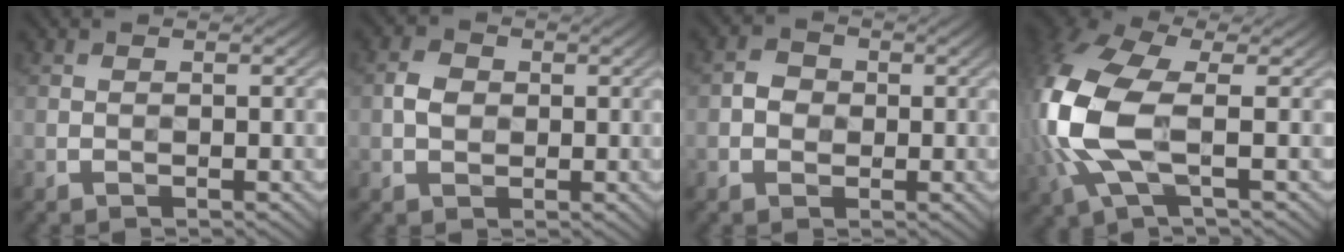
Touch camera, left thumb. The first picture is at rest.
{"total": 2.6, "force": [0.1, 2.0, 1.6], "torque": [-0.036, 0.001, -0.004]}
{"total": 2.3, "force": [-0.2, 2.1, 1.0], "torque": [-0.020, 0.000, -0.010]}
{"total": 13.1, "force": [-1.1, 6.6, 11.3], "torque": [-0.315, -0.002, -0.030]}